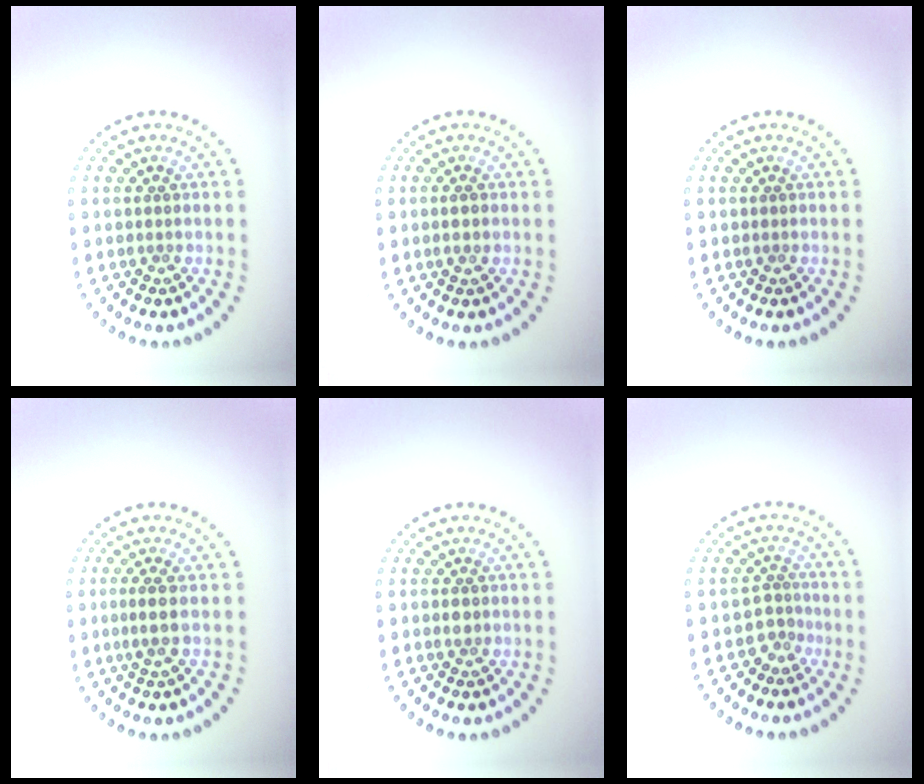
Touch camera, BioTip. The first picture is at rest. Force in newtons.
{"total": 1.0, "press": 1.0, "slide": 0.3}
{"total": 0.0}
{"total": 1.8, "press": 1.3, "slide": 1.2}
{"total": 0.7, "press": 0.7, "slide": 0.3}
{"total": 1.8, "press": 1.1, "slide": 1.4}